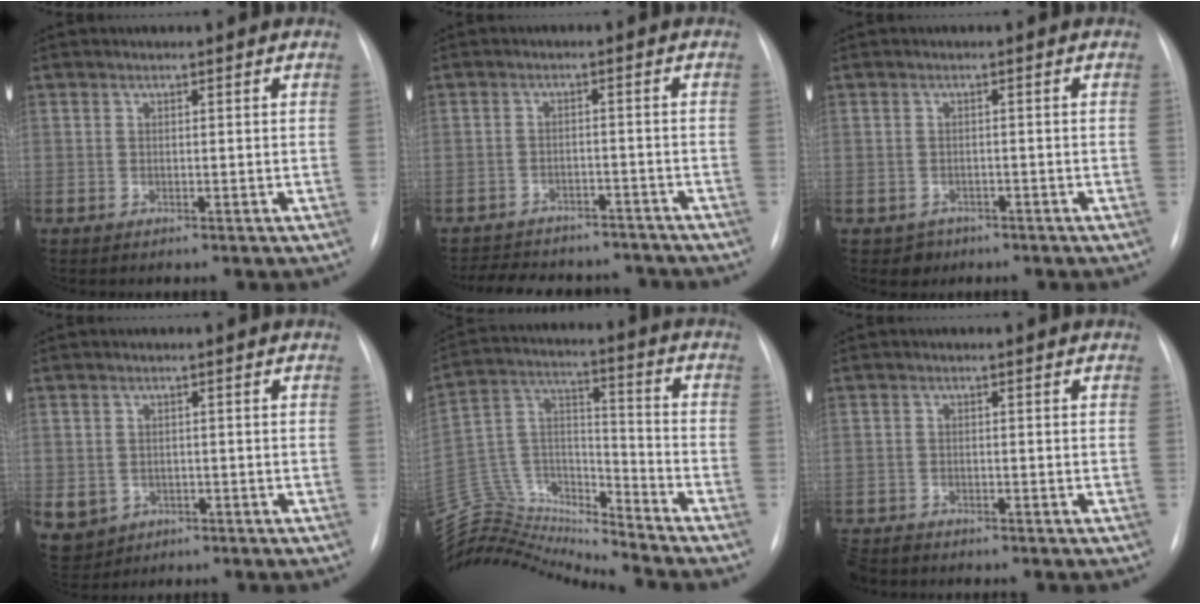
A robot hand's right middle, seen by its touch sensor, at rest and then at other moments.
{"total": 13.7, "force": [-12.2, 5.0, 3.6], "torque": [-0.072, 0.014, -0.155]}
{"total": 2.0, "force": [-1.2, 1.6, -0.1], "torque": [0.001, 0.007, -0.015]}
{"total": 8.0, "force": [-3.0, 7.0, 2.5], "torque": [-0.072, 0.004, -0.034]}
{"total": 18.9, "force": [-18.6, 0.9, 2.9], "torque": [-0.055, 0.057, -0.328]}
{"total": 4.1, "force": [-3.8, 1.4, 0.6], "torque": [-0.008, -0.011, -0.070]}